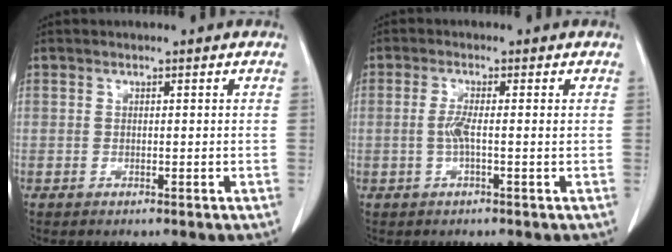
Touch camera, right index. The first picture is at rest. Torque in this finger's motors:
{"motor_torque": [-0.01, 0.15, 0.07, 0.03]}